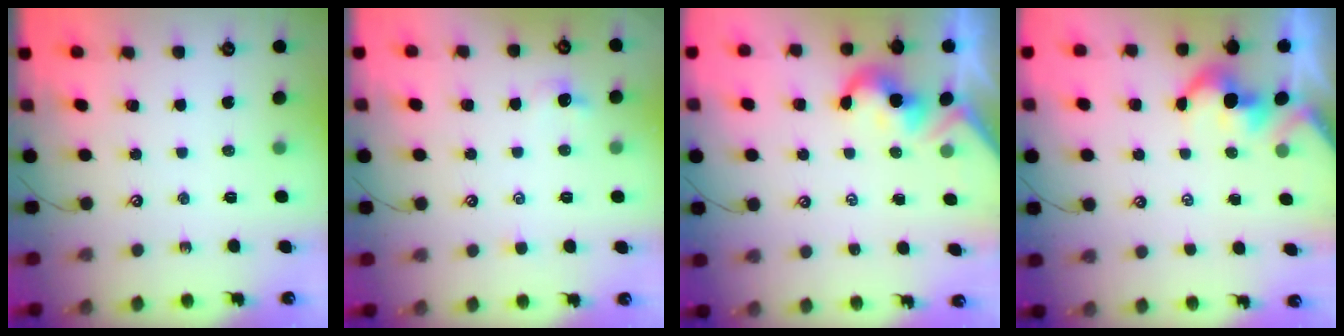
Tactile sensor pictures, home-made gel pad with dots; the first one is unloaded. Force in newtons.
{"total": 0.9, "press": 0.8, "slide": 0.4}
{"total": 2.1, "press": 2.1, "slide": 0.4}
{"total": 0.0}